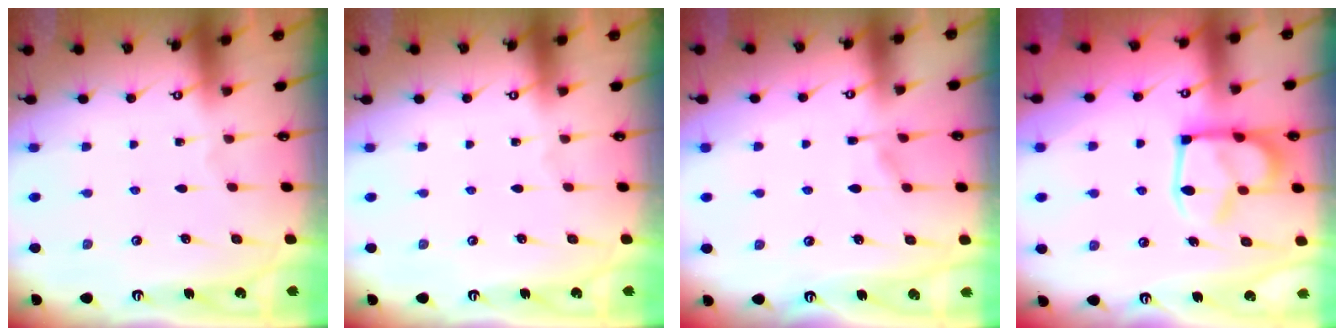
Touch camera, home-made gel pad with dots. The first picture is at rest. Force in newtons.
{"total": 0.0}
{"total": 6.1, "press": 6.0, "slide": 0.8}
{"total": 7.4, "press": 7.2, "slide": 1.3}